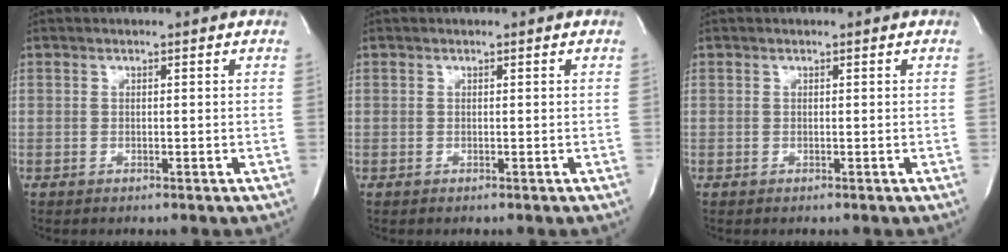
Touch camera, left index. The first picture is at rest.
{"total": 0.0}
{"total": 0.0}